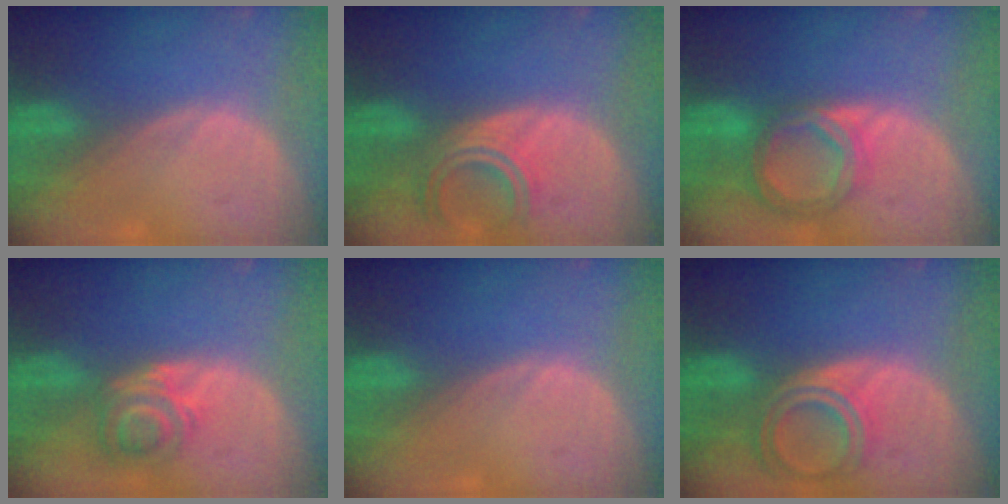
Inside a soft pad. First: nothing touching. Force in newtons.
{"total": 5.2, "press": 5.0, "slide": 1.4}
{"total": 6.8, "press": 6.2, "slide": 2.6}
{"total": 5.7, "press": 5.1, "slide": 2.5}
{"total": 0.0}
{"total": 6.7, "press": 6.1, "slide": 2.8}